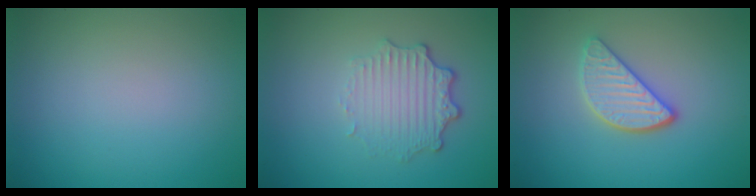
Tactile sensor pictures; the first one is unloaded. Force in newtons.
{"total": 3.5, "press": 2.7, "slide": 2.2}
{"total": 3.2, "press": 2.8, "slide": 1.5}